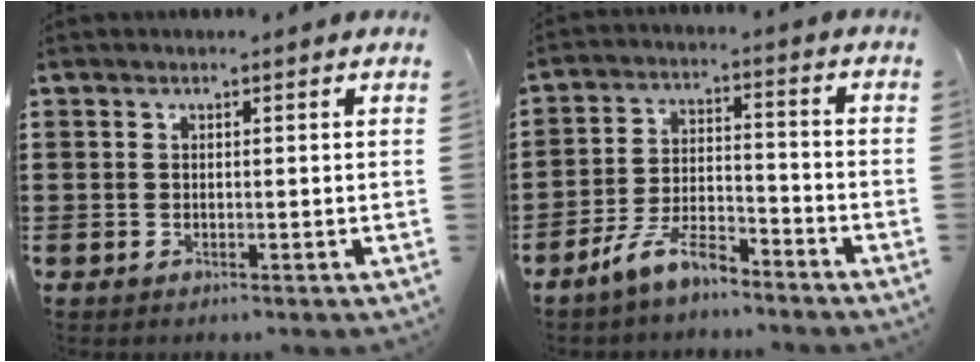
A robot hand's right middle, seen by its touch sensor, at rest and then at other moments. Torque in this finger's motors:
{"motor_torque": [1.55, -0.03, 0.22, 0.17]}